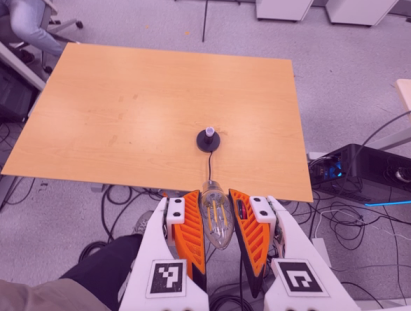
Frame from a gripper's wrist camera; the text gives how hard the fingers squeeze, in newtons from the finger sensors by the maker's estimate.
{"total": 17.9, "left": 18.5, "right": 17.4}